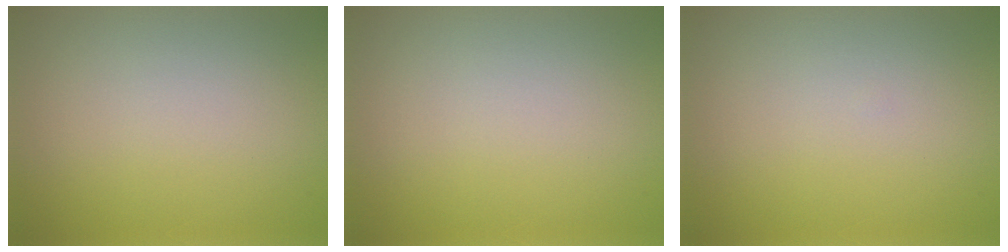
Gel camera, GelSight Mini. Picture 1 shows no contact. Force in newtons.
{"total": 0.0}
{"total": 0.0}